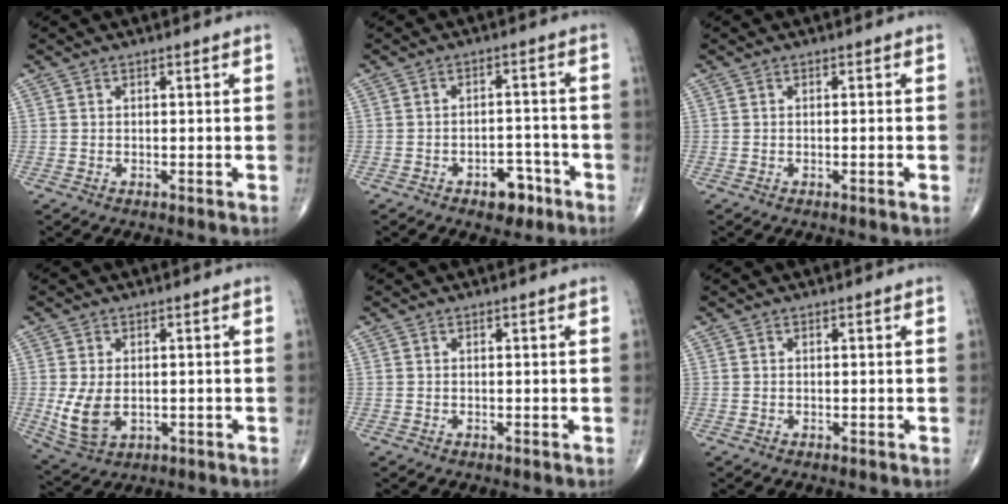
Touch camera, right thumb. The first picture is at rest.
{"total": 5.6, "force": [-3.3, 3.2, 3.1], "torque": [-0.020, 0.031, -0.046]}
{"total": 0.9, "force": [-0.3, -0.1, 0.9], "torque": [-0.015, -0.001, -0.003]}
{"total": 7.1, "force": [-0.7, 4.5, 5.4], "torque": [-0.105, -0.009, -0.002]}
{"total": 0.0}
{"total": 0.0}